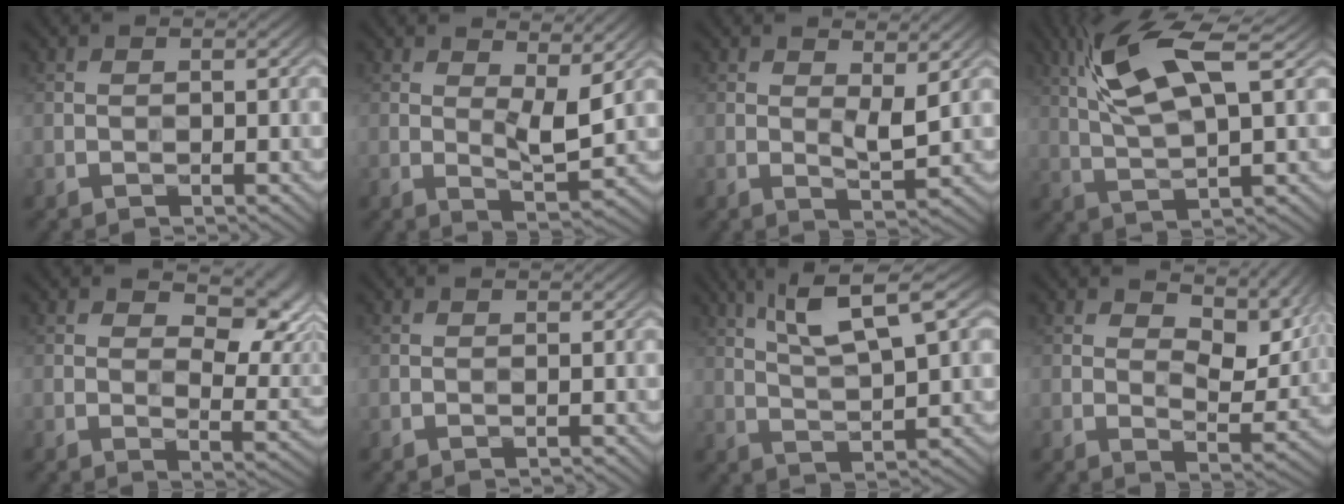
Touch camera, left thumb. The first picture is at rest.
{"total": 5.4, "force": [2.3, 1.7, 4.6], "torque": [-0.080, -0.005, 0.039]}
{"total": 3.3, "force": [1.3, 1.0, 2.8], "torque": [-0.056, -0.006, 0.024]}
{"total": 10.9, "force": [5.0, 2.9, 9.3], "torque": [-0.200, 0.008, 0.096]}
{"total": 9.6, "force": [4.5, 5.0, 6.8], "torque": [-0.099, -0.007, 0.070]}
{"total": 0.0}
{"total": 8.7, "force": [4.4, 1.8, 7.3], "torque": [-0.138, 0.014, 0.081]}
{"total": 10.0, "force": [5.7, 4.4, 7.0], "torque": [-0.121, -0.001, 0.088]}